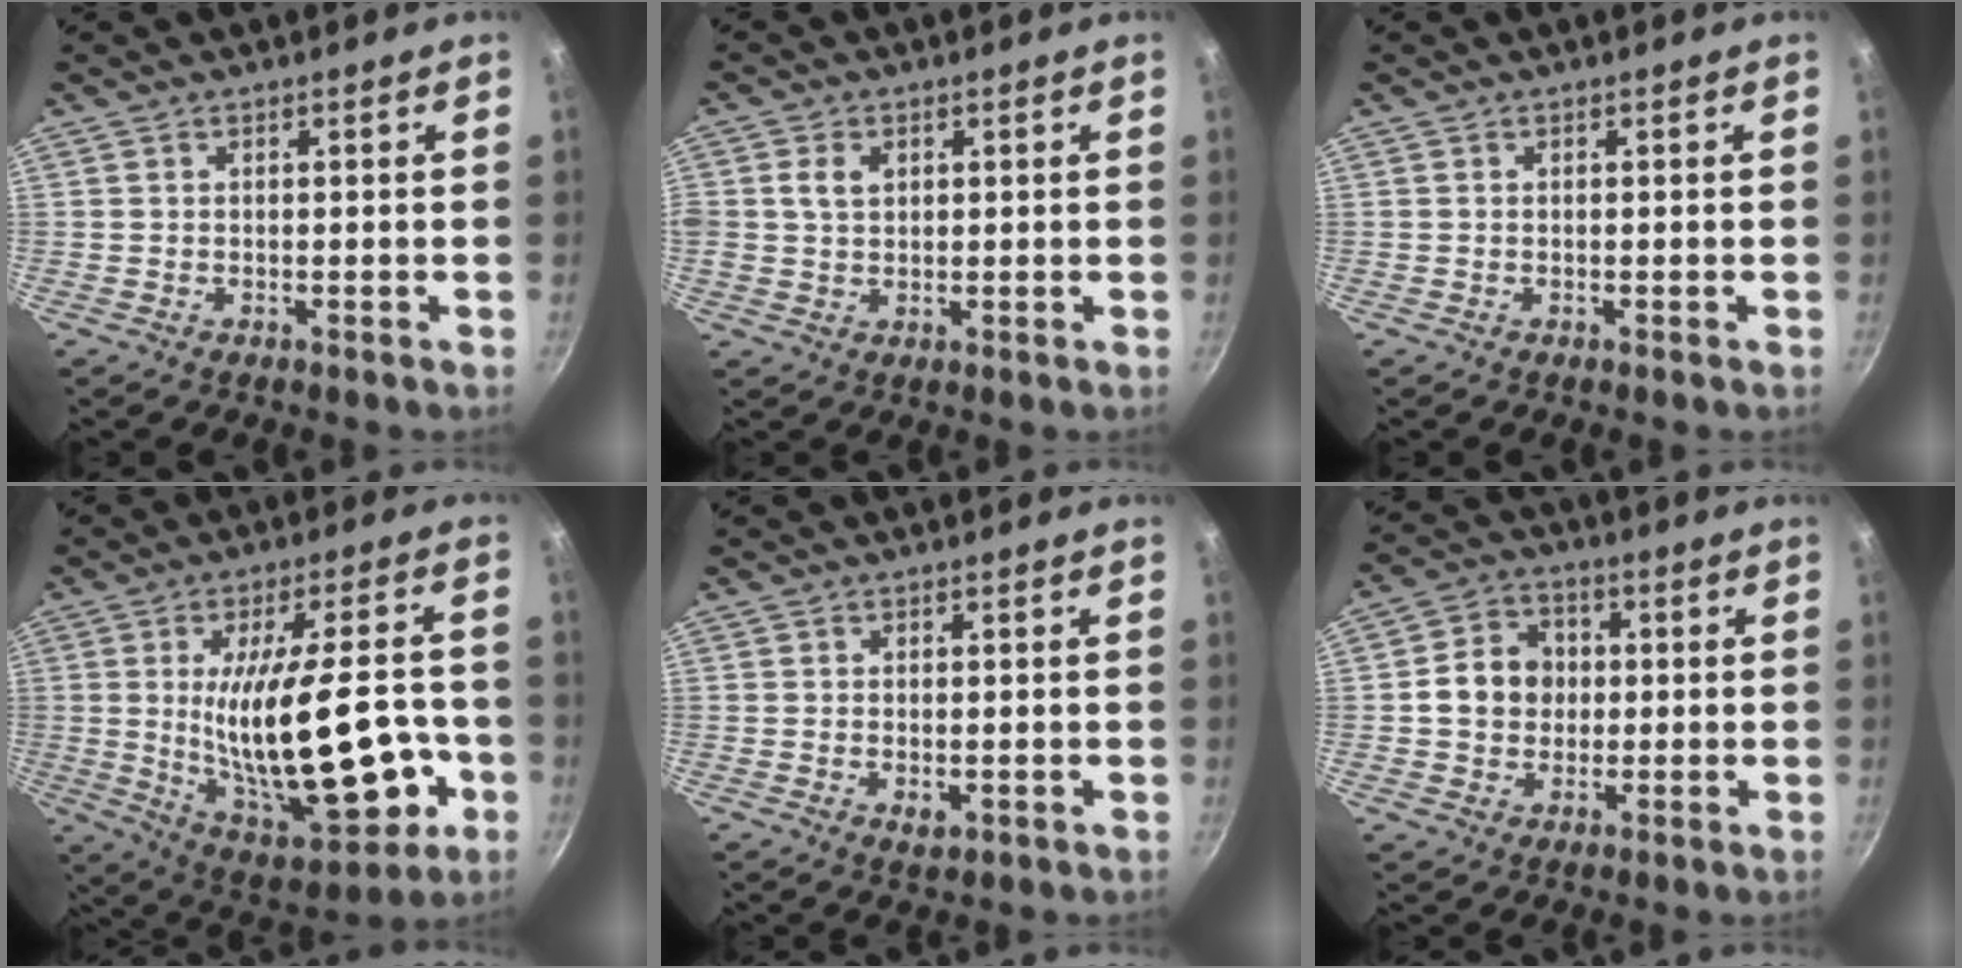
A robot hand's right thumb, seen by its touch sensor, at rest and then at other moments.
{"total": 3.7, "force": [1.1, 2.7, 2.3], "torque": [-0.033, 0.002, 0.020]}
{"total": 0.0}
{"total": 24.3, "force": [-3.7, 9.8, 22.0], "torque": [-0.322, 0.002, -0.034]}
{"total": 2.2, "force": [-0.4, 1.4, 1.7], "torque": [-0.029, -0.005, -0.002]}
{"total": 9.0, "force": [0.3, 7.7, 4.5], "torque": [-0.046, 0.013, -0.008]}